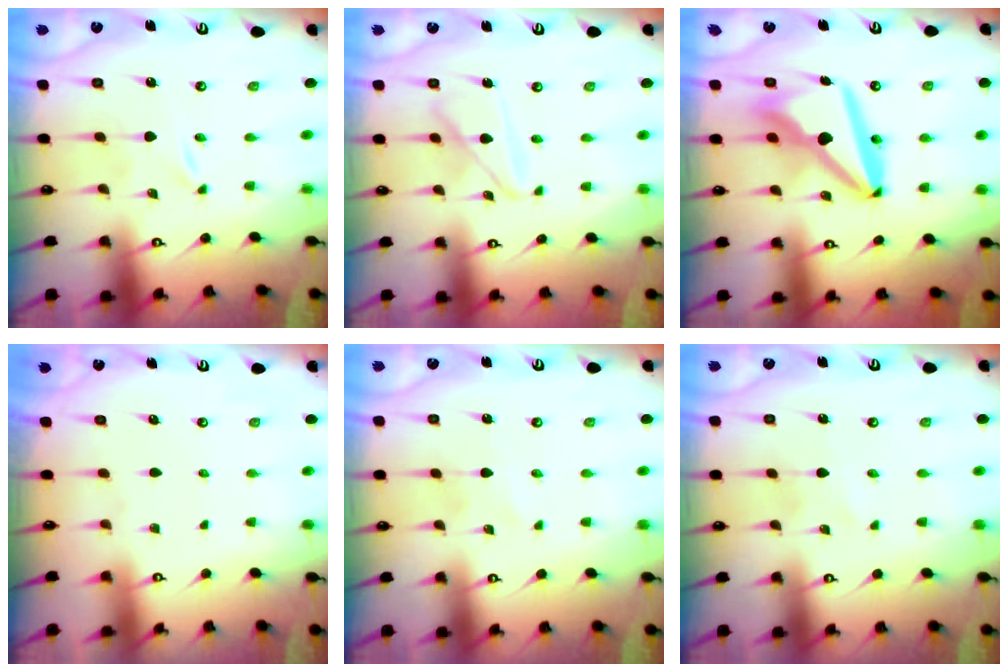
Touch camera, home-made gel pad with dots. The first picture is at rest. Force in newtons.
{"total": 10.7, "press": 10.7, "slide": 0.9}
{"total": 14.5, "press": 14.4, "slide": 1.9}
{"total": 0.0}
{"total": 2.4, "press": 2.4, "slide": 0.3}
{"total": 2.4, "press": 2.4, "slide": 0.3}